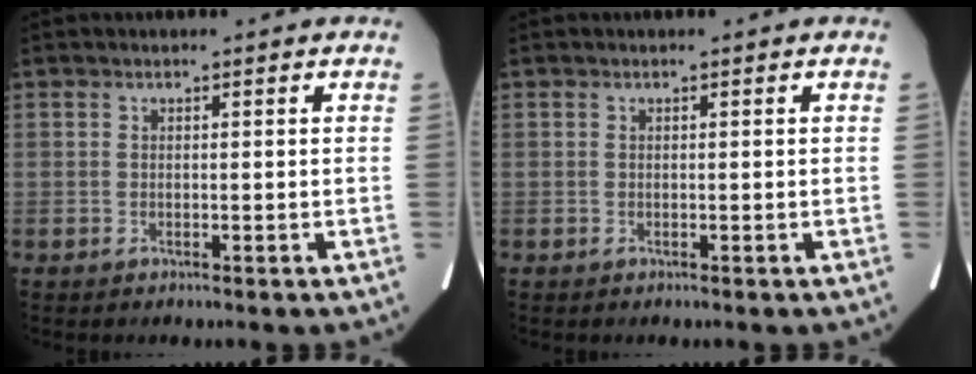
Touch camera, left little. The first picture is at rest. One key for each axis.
{"total": 0.0}